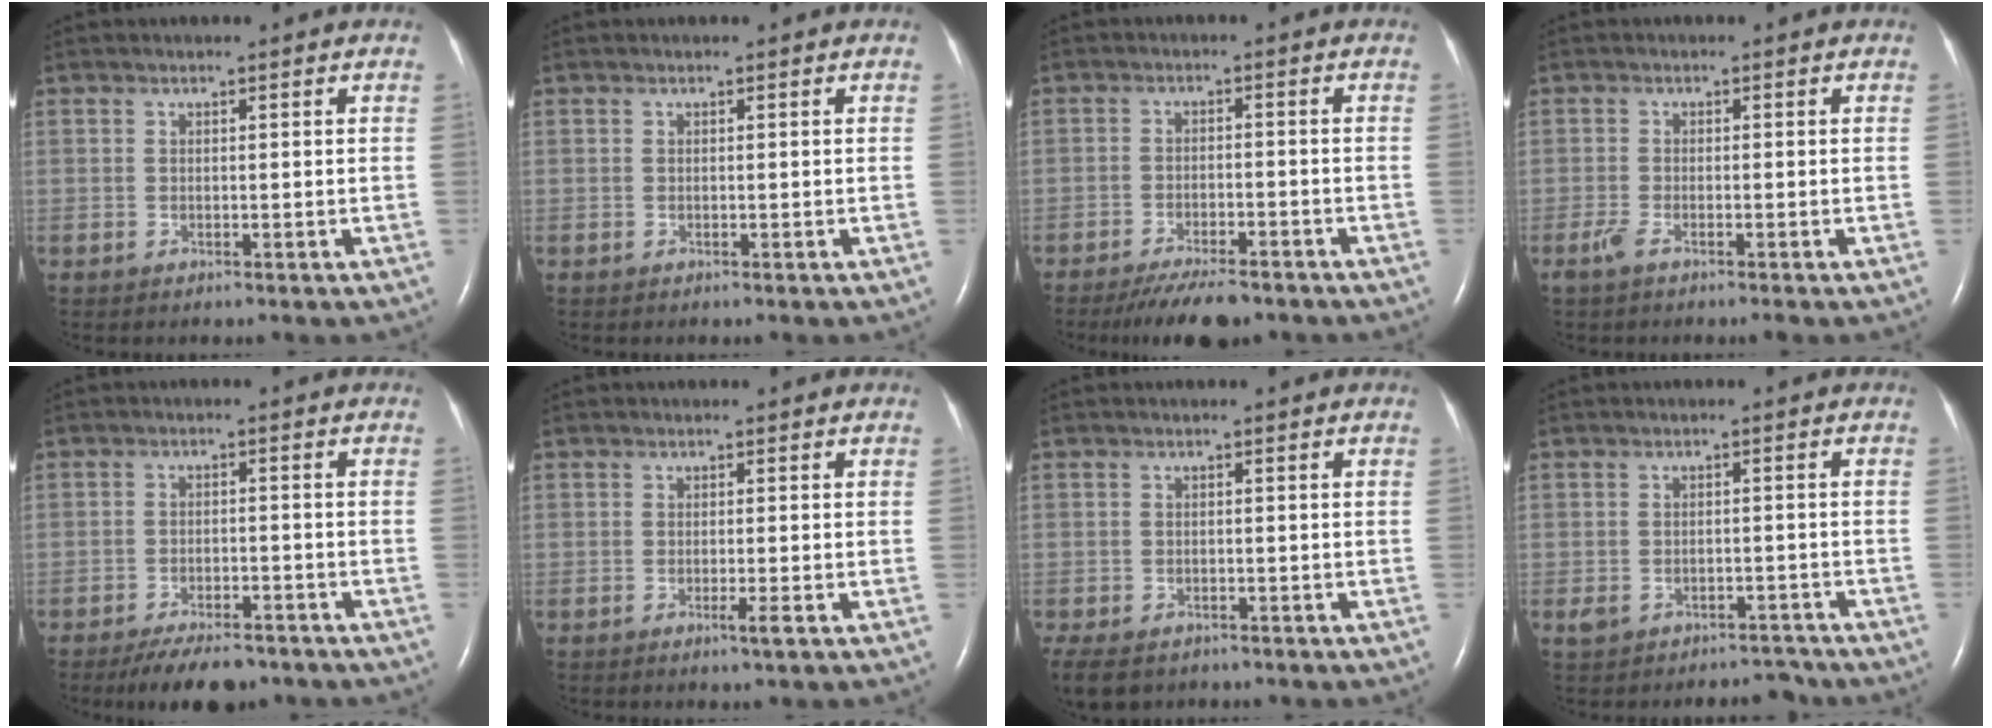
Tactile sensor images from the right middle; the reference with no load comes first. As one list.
[{"total": 0.0}, {"total": 7.7, "force": [-6.4, 1.7, 3.9], "torque": [-0.063, -0.015, -0.104]}, {"total": 1.9, "force": [-1.4, 0.0, 1.3], "torque": [-0.038, -0.006, -0.033]}, {"total": 7.7, "force": [-6.3, 2.7, 3.6], "torque": [-0.055, -0.006, -0.098]}, {"total": 1.4, "force": [-0.7, -0.2, 1.2], "torque": [-0.025, -0.004, -0.012]}, {"total": 9.0, "force": [-5.9, 5.6, 4.0], "torque": [-0.098, -0.016, -0.080]}, {"total": 4.0, "force": [-3.3, 2.0, 1.0], "torque": [-0.025, 0.015, -0.046]}]